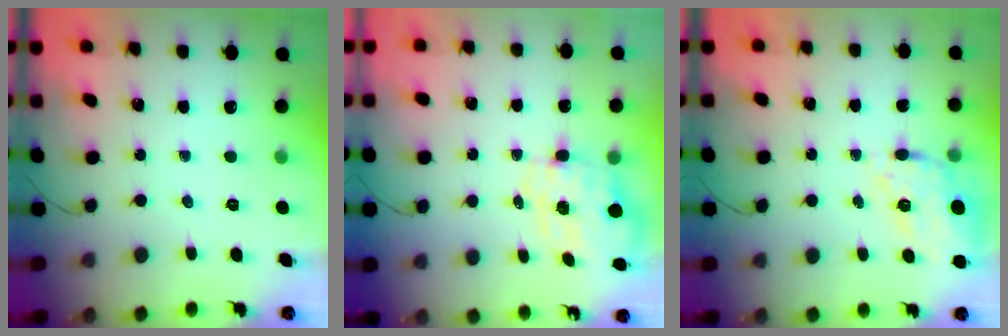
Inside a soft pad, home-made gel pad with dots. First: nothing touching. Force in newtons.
{"total": 3.8, "press": 3.3, "slide": 1.8}
{"total": 12.5, "press": 12.3, "slide": 2.0}